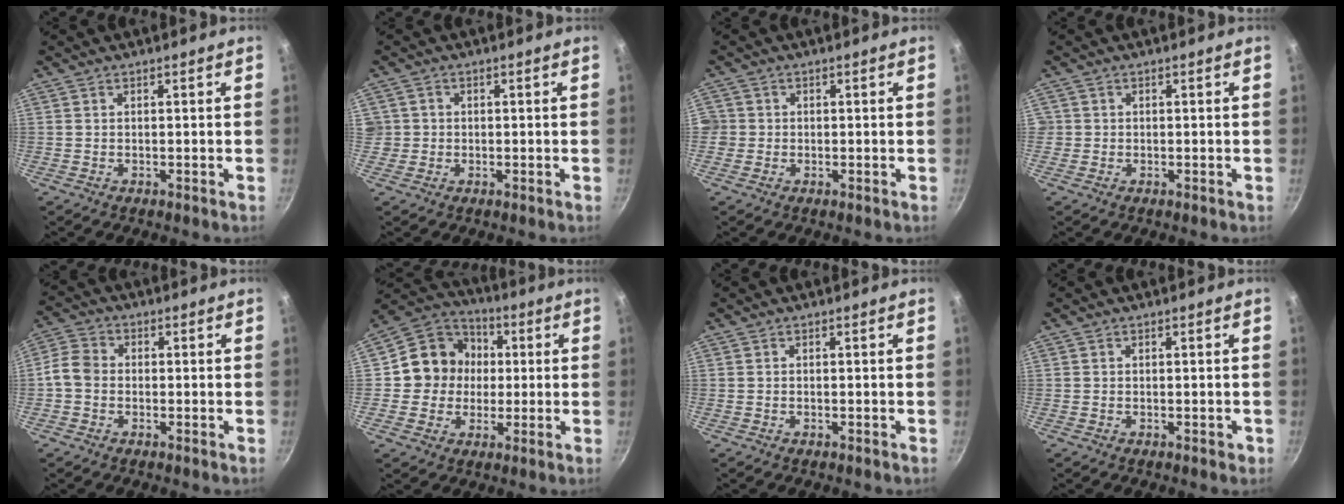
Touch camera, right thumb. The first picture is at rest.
{"total": 2.5, "force": [-0.2, 2.4, 0.4], "torque": [0.006, 0.010, -0.004]}
{"total": 2.4, "force": [-0.5, 2.3, 0.4], "torque": [0.005, 0.008, -0.011]}
{"total": 1.2, "force": [-0.1, 1.2, 0.1], "torque": [0.007, 0.005, -0.002]}
{"total": 4.9, "force": [-0.8, 4.0, 2.7], "torque": [-0.042, 0.015, -0.033]}
{"total": 12.4, "force": [0.7, 11.4, 4.7], "torque": [-0.040, 0.023, -0.006]}
{"total": 0.0}
{"total": 0.8, "force": [-0.3, 0.6, 0.6], "torque": [-0.002, 0.003, -0.004]}